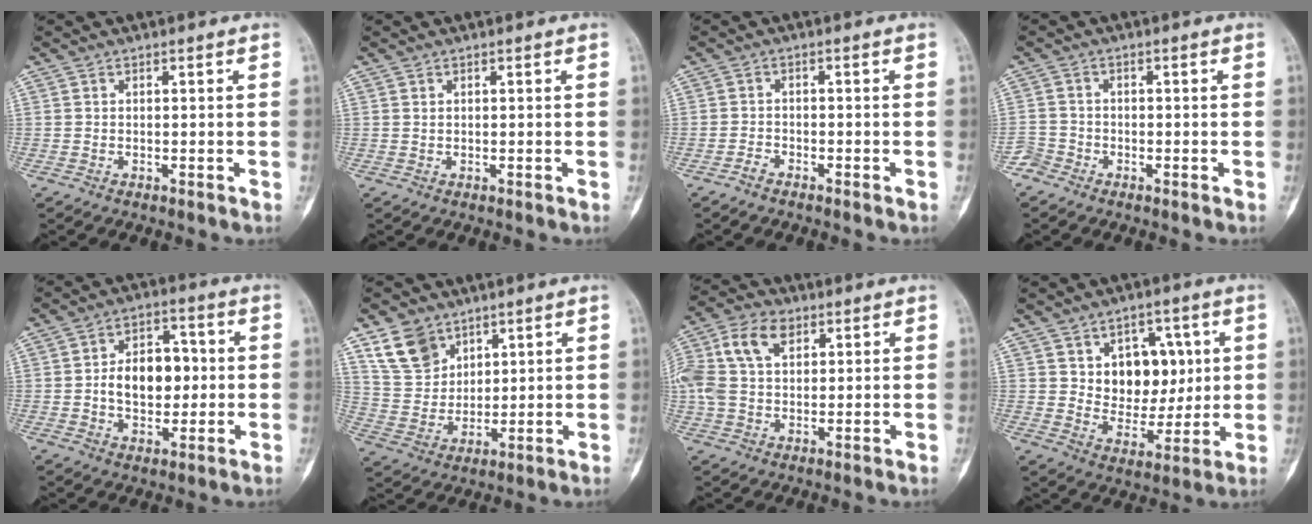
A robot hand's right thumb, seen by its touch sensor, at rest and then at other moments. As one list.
[{"total": 0.0}, {"total": 1.4, "force": [-1.3, 0.5, 0.5], "torque": [-0.016, 0.007, -0.025]}, {"total": 2.6, "force": [-2.1, 1.6, -0.3], "torque": [0.011, 0.007, -0.051]}, {"total": 11.4, "force": [0.1, 7.5, 8.6], "torque": [-0.102, 0.017, 0.001]}, {"total": 9.9, "force": [6.4, 6.8, 3.5], "torque": [-0.048, -0.030, 0.135]}, {"total": 15.2, "force": [4.9, 10.2, 10.1], "torque": [-0.232, 0.023, 0.088]}, {"total": 12.2, "force": [3.0, 8.9, 7.8], "torque": [-0.061, -0.018, 0.056]}]